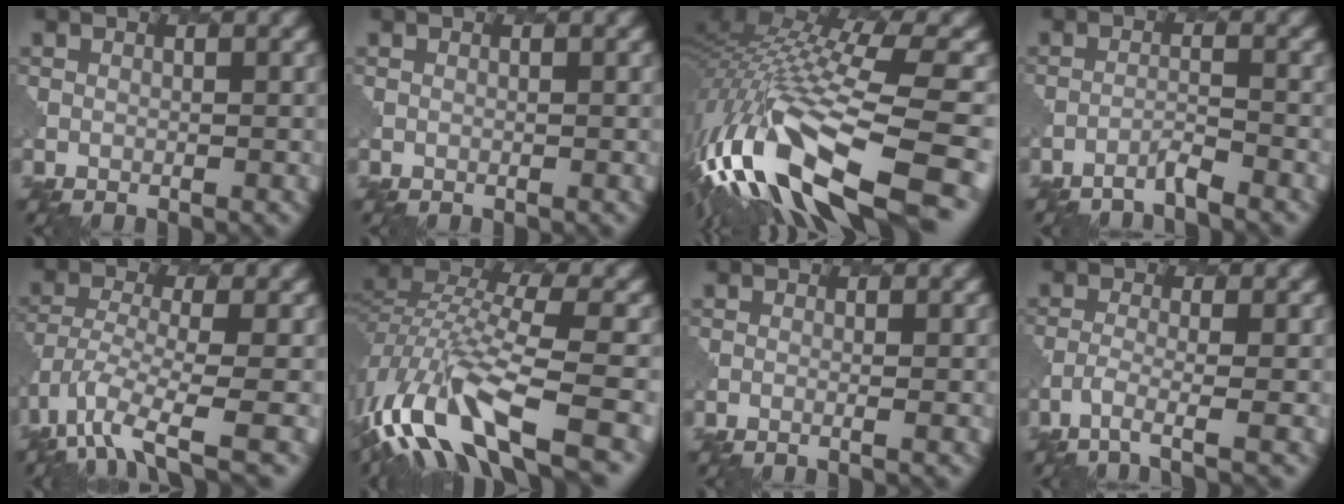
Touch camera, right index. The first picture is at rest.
{"total": 0.0}
{"total": 15.9, "force": [-5.7, 4.8, 14.0], "torque": [-0.290, 0.011, -0.092]}
{"total": 1.5, "force": [-1.5, -0.2, 0.2], "torque": [-0.003, 0.007, -0.041]}
{"total": 6.2, "force": [-3.5, 1.9, 4.8], "torque": [-0.101, -0.008, -0.074]}
{"total": 12.6, "force": [-6.9, 4.5, 9.6], "torque": [-0.214, 0.004, -0.126]}
{"total": 1.2, "force": [-0.1, 0.6, 1.0], "torque": [0.001, 0.002, -0.015]}
{"total": 2.6, "force": [-1.7, 0.3, 2.0], "torque": [-0.035, 0.002, -0.054]}